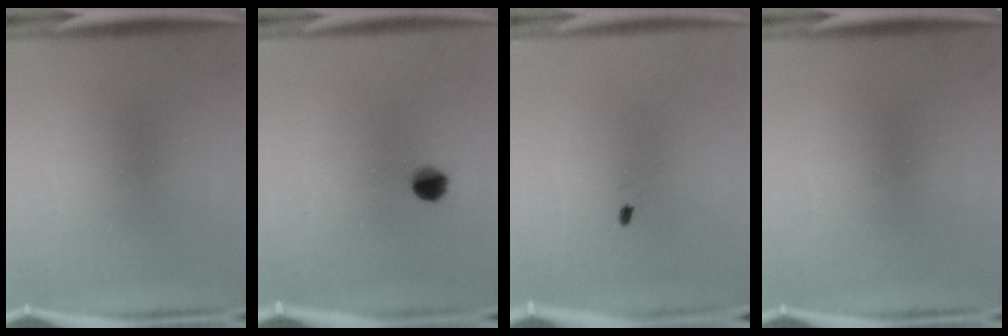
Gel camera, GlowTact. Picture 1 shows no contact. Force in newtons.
{"total": 4.1}
{"total": 0.5}
{"total": 0.0}